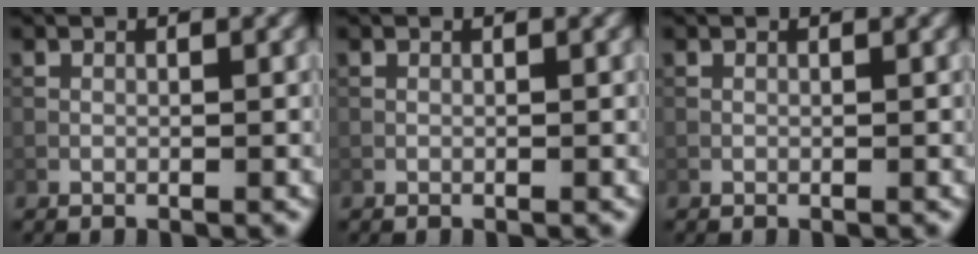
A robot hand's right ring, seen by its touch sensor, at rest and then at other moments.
{"total": 0.0}
{"total": 0.0}